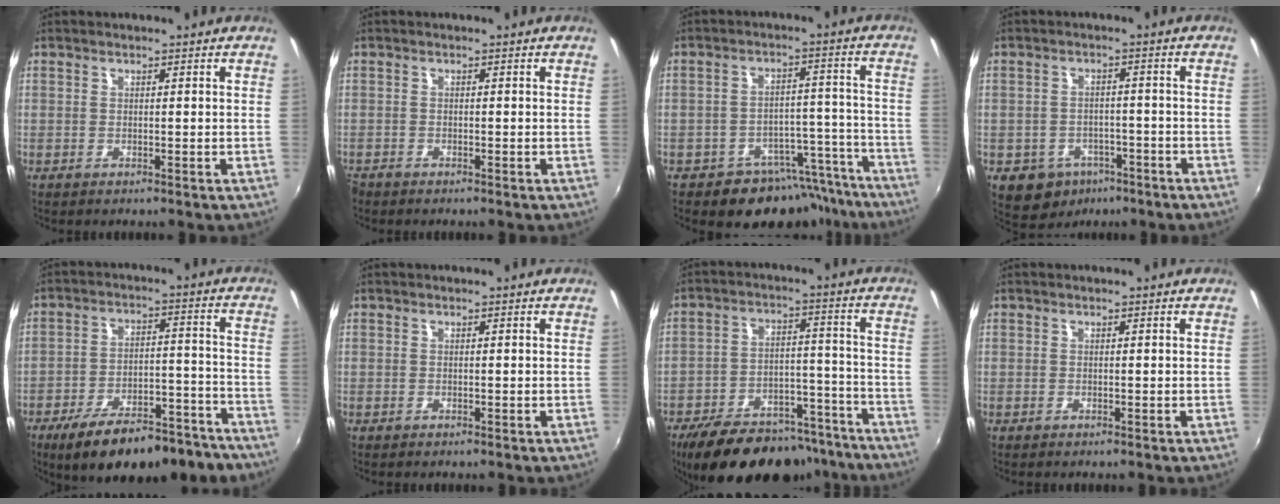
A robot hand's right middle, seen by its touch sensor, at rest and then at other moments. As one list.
[{"total": 1.2, "force": [-1.1, 0.5, 0.0], "torque": [-0.006, -0.004, -0.024]}, {"total": 12.5, "force": [-10.2, 6.7, 2.5], "torque": [-0.029, 0.045, -0.122]}, {"total": 9.2, "force": [-5.1, 7.0, 3.0], "torque": [-0.080, 0.008, -0.057]}, {"total": 20.8, "force": [-16.3, 6.9, 10.9], "torque": [-0.180, -0.007, -0.219]}, {"total": 0.0}, {"total": 24.1, "force": [-19.8, 9.9, 9.7], "torque": [-0.184, 0.025, -0.262]}, {"total": 0.0}]